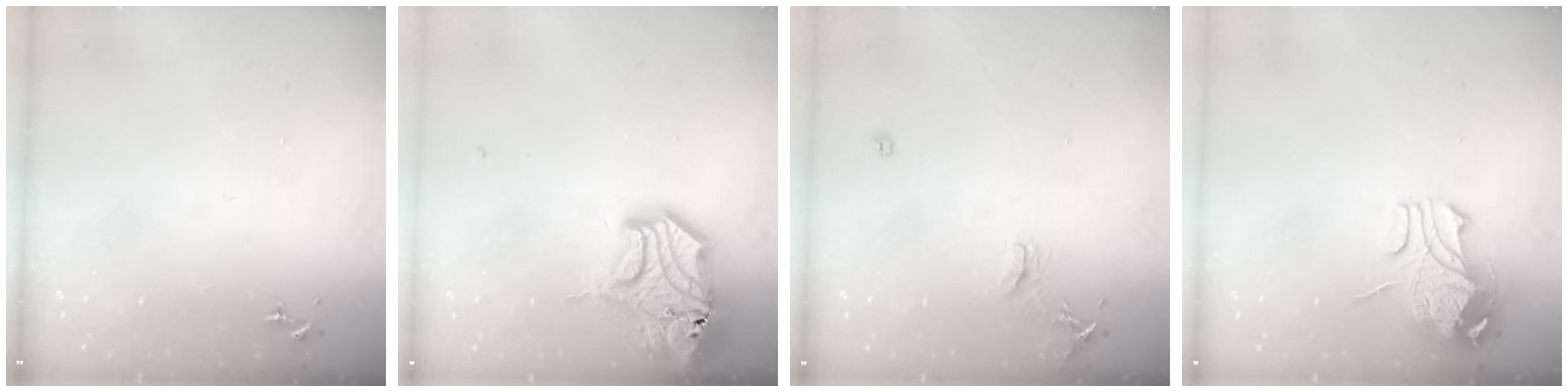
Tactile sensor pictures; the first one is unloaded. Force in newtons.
{"total": 18.5, "press": 18.3, "slide": 2.6}
{"total": 8.6, "press": 8.6, "slide": 0.8}
{"total": 9.6, "press": 9.6, "slide": 1.1}